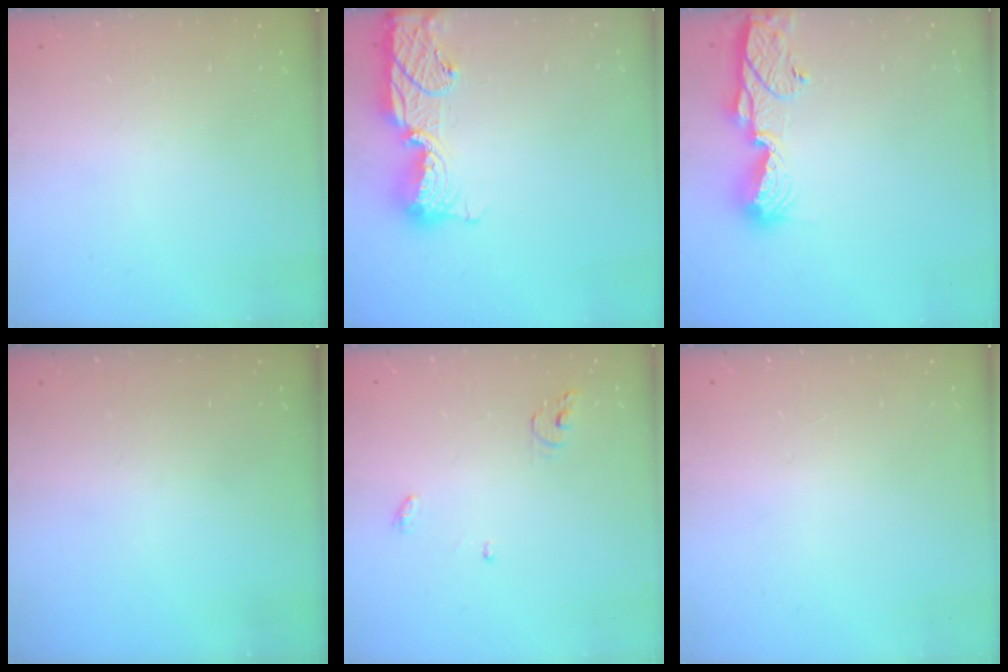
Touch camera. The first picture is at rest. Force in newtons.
{"total": 16.2, "press": 16.2, "slide": 1.1}
{"total": 10.6, "press": 10.5, "slide": 1.1}
{"total": 0.0}
{"total": 4.6, "press": 4.5, "slide": 0.3}
{"total": 0.9, "press": 0.9, "slide": 0.1}